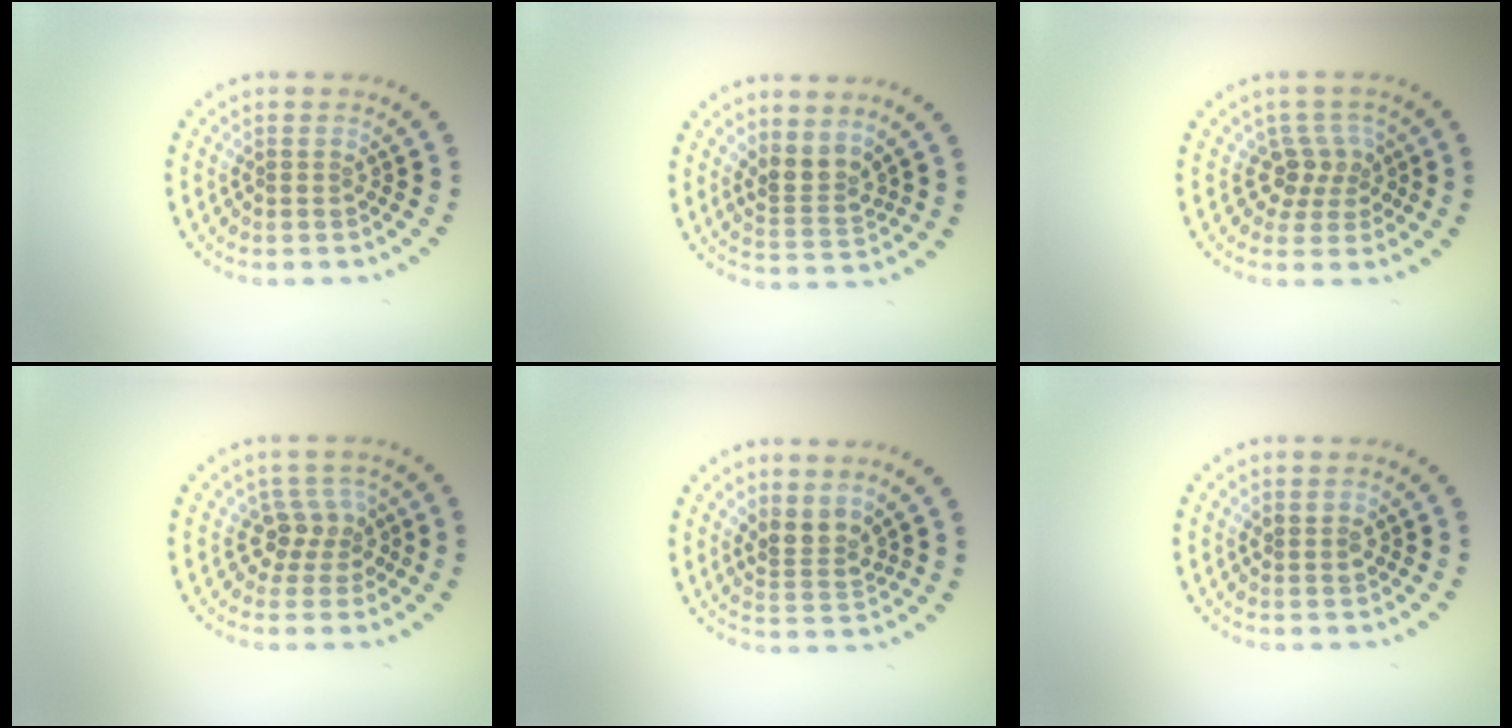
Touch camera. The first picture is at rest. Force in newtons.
{"total": 2.5, "press": 1.8, "slide": 1.8}
{"total": 2.7, "press": 2.0, "slide": 1.8}
{"total": 2.8, "press": 2.1, "slide": 1.9}
{"total": 2.5, "press": 1.9, "slide": 1.7}
{"total": 1.2, "press": 1.1, "slide": 0.6}